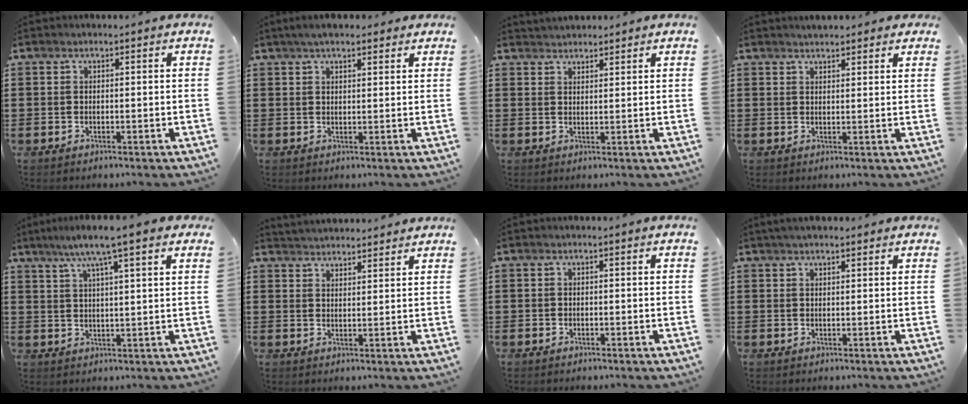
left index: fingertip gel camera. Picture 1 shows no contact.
{"total": 3.5, "force": [2.6, 1.2, 2.0], "torque": [-0.045, 0.007, 0.048]}
{"total": 1.9, "force": [1.9, 0.4, -0.2], "torque": [-0.002, 0.000, 0.038]}
{"total": 1.8, "force": [1.8, 0.4, 0.2], "torque": [-0.008, 0.003, 0.035]}
{"total": 6.8, "force": [4.7, 0.2, 4.9], "torque": [-0.108, -0.002, 0.080]}
{"total": 2.6, "force": [2.6, 0.0, -0.4], "torque": [-0.001, -0.007, 0.050]}
{"total": 0.6, "force": [-0.5, 0.4, 0.1], "torque": [-0.004, 0.001, -0.010]}
{"total": 1.7, "force": [1.3, 0.4, 0.9], "torque": [-0.019, 0.004, 0.025]}